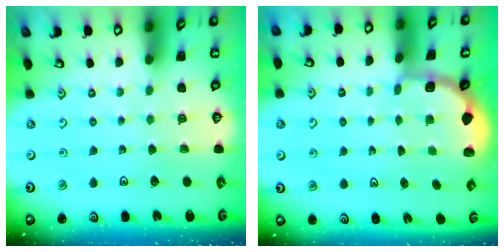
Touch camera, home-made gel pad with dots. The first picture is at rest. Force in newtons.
{"total": 1.8, "press": 1.7, "slide": 0.7}